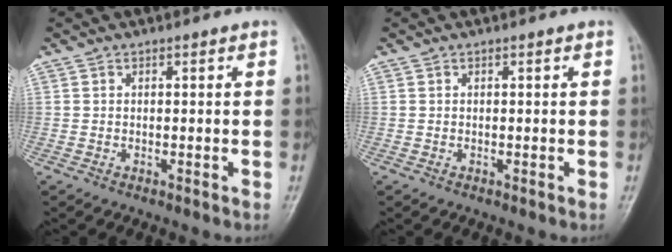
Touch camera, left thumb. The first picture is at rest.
{"total": 0.0}